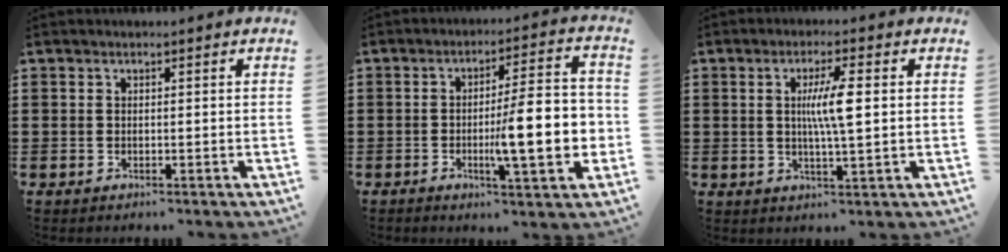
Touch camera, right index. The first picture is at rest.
{"total": 12.5, "force": [-2.1, 2.7, 12.1], "torque": [-0.173, -0.011, -0.041]}
{"total": 5.9, "force": [0.8, 0.7, 5.8], "torque": [-0.107, -0.001, 0.009]}